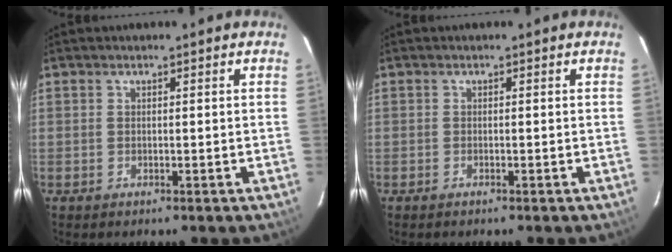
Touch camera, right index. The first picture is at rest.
{"total": 0.6, "force": [-0.5, 0.2, 0.2], "torque": [-0.004, -0.001, -0.011]}